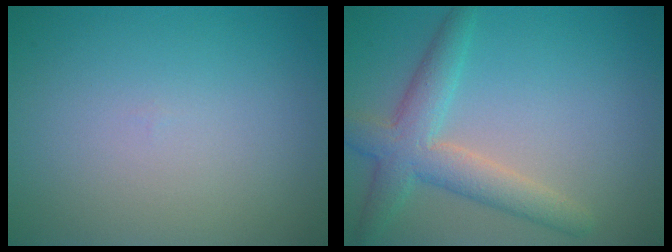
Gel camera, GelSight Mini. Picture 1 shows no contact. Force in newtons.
{"total": 4.7, "press": 4.7, "slide": 0.2}